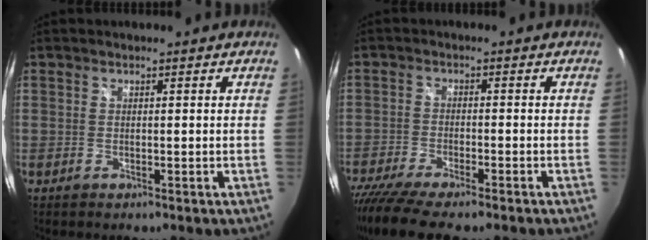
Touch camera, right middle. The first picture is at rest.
{"total": 11.8, "force": [-9.8, 1.9, 6.4], "torque": [-0.150, -0.052, -0.170]}